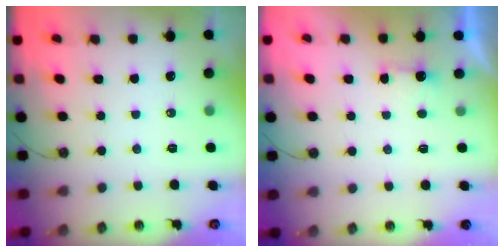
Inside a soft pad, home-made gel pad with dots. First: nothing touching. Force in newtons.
{"total": 1.7, "press": 1.5, "slide": 0.8}